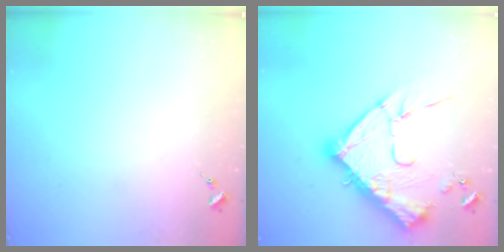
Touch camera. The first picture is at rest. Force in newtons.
{"total": 20.7, "press": 20.6, "slide": 2.2}